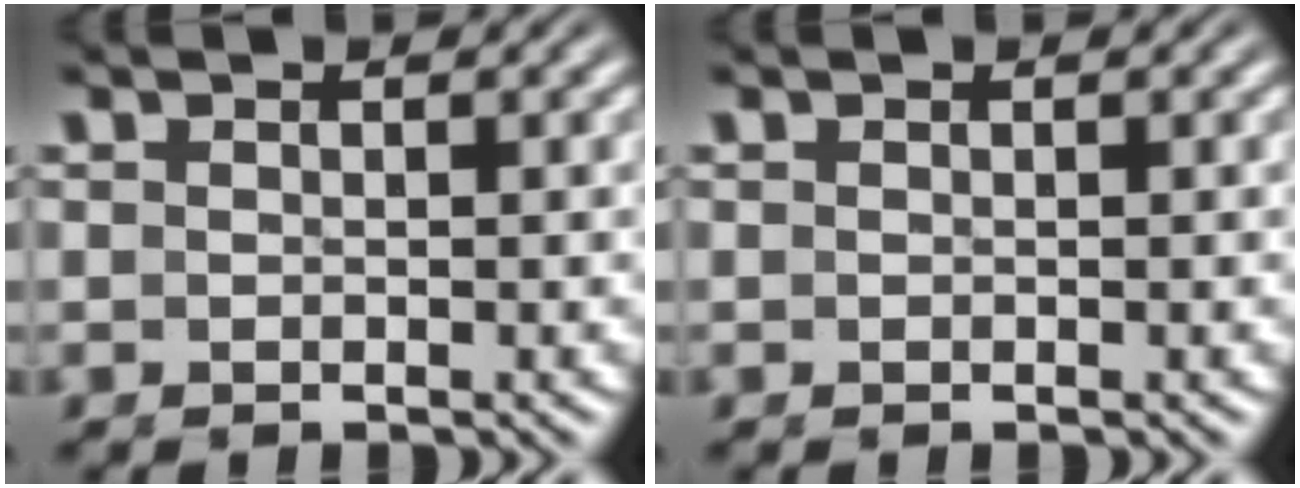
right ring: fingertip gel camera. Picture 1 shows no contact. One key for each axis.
{"total": 0.0}